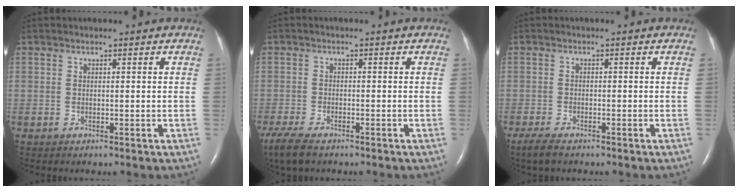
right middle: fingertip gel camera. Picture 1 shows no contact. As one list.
[{"total": 7.9, "force": [-5.9, 2.7, 4.6], "torque": [-0.091, -0.019, -0.101]}, {"total": 3.5, "force": [-2.6, 1.0, 2.1], "torque": [-0.046, -0.009, -0.042]}]